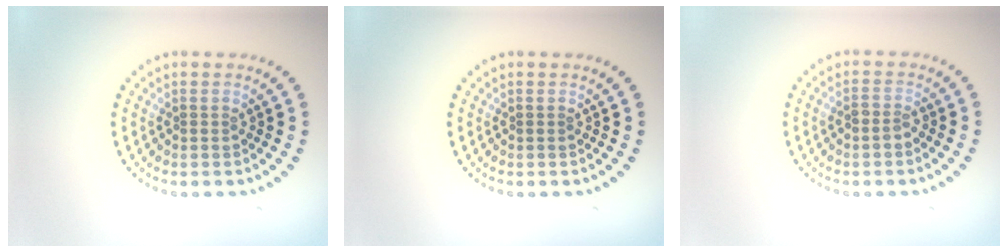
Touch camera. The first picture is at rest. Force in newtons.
{"total": 0.0}
{"total": 1.4, "press": 1.2, "slide": 0.6}